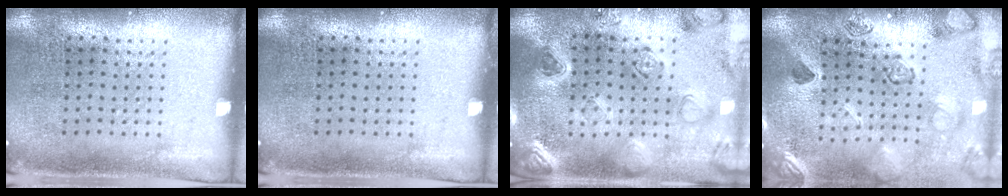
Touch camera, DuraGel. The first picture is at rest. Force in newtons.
{"total": 0.0}
{"total": 2.2, "press": 2.2, "slide": 0.4}
{"total": 2.3, "press": 2.3, "slide": 0.3}